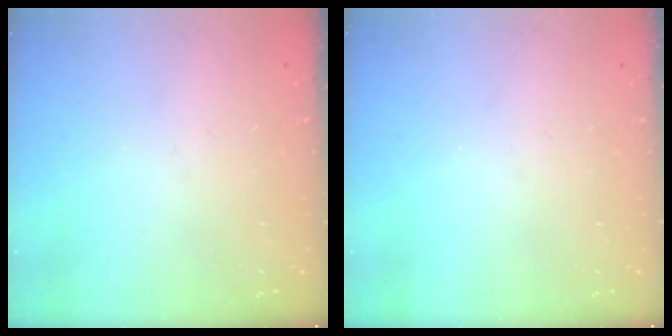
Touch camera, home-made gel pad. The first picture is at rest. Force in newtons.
{"total": 0.0}